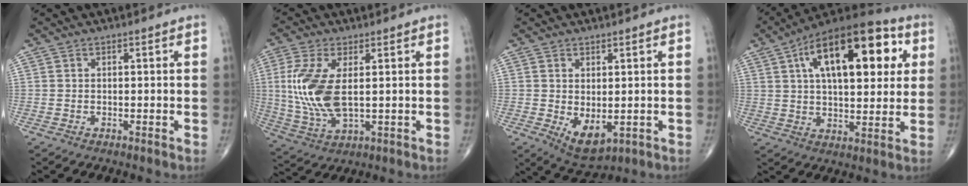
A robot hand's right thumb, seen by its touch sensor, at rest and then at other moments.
{"total": 12.3, "force": [1.3, 5.6, 10.9], "torque": [-0.249, -0.010, 0.035]}
{"total": 6.2, "force": [-0.9, 3.3, 5.2], "torque": [-0.071, -0.010, 0.004]}
{"total": 23.9, "force": [7.6, 11.1, 19.8], "torque": [-0.287, 0.013, 0.113]}